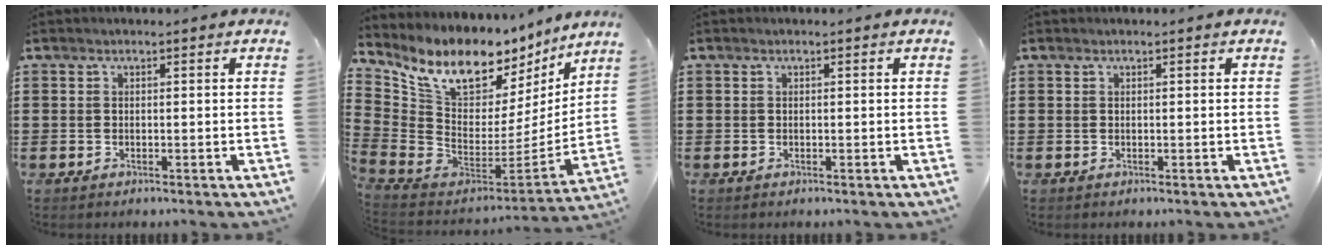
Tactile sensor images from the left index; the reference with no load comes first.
{"total": 11.3, "force": [8.3, 5.1, 5.7], "torque": [-0.138, -0.067, 0.146]}
{"total": 0.0}
{"total": 0.0}